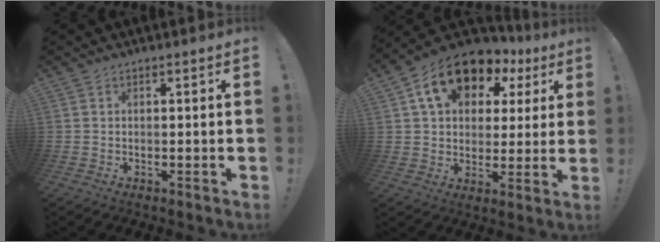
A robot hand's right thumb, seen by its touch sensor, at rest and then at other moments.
{"total": 16.6, "force": [8.3, 11.1, 9.1], "torque": [-0.150, -0.030, 0.153]}